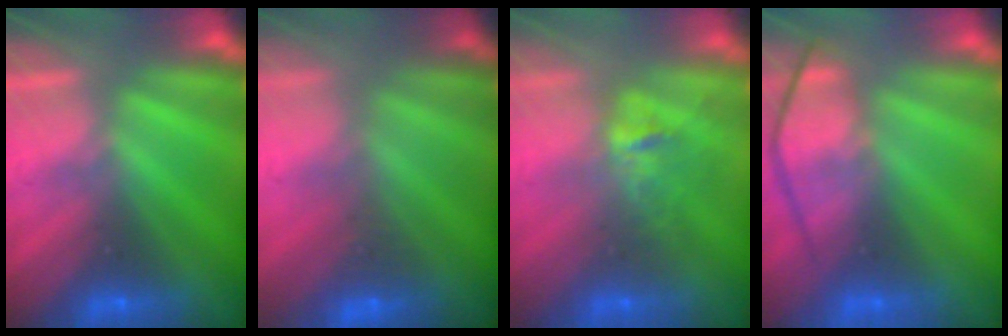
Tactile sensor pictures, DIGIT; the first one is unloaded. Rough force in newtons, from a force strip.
{"total": 2.5}
{"total": 2.8}
{"total": 4.7}